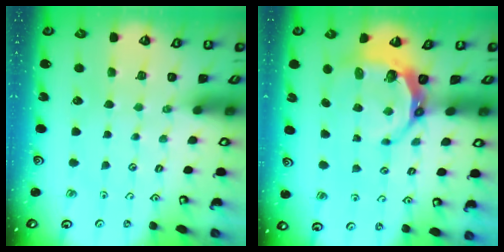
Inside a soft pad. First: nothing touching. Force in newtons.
{"total": 7.4, "press": 6.7, "slide": 3.1}